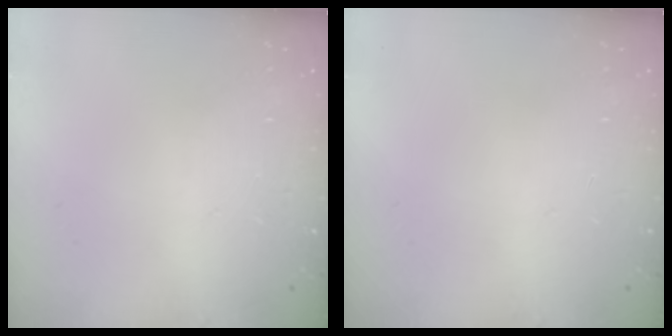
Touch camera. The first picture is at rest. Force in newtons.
{"total": 0.0}